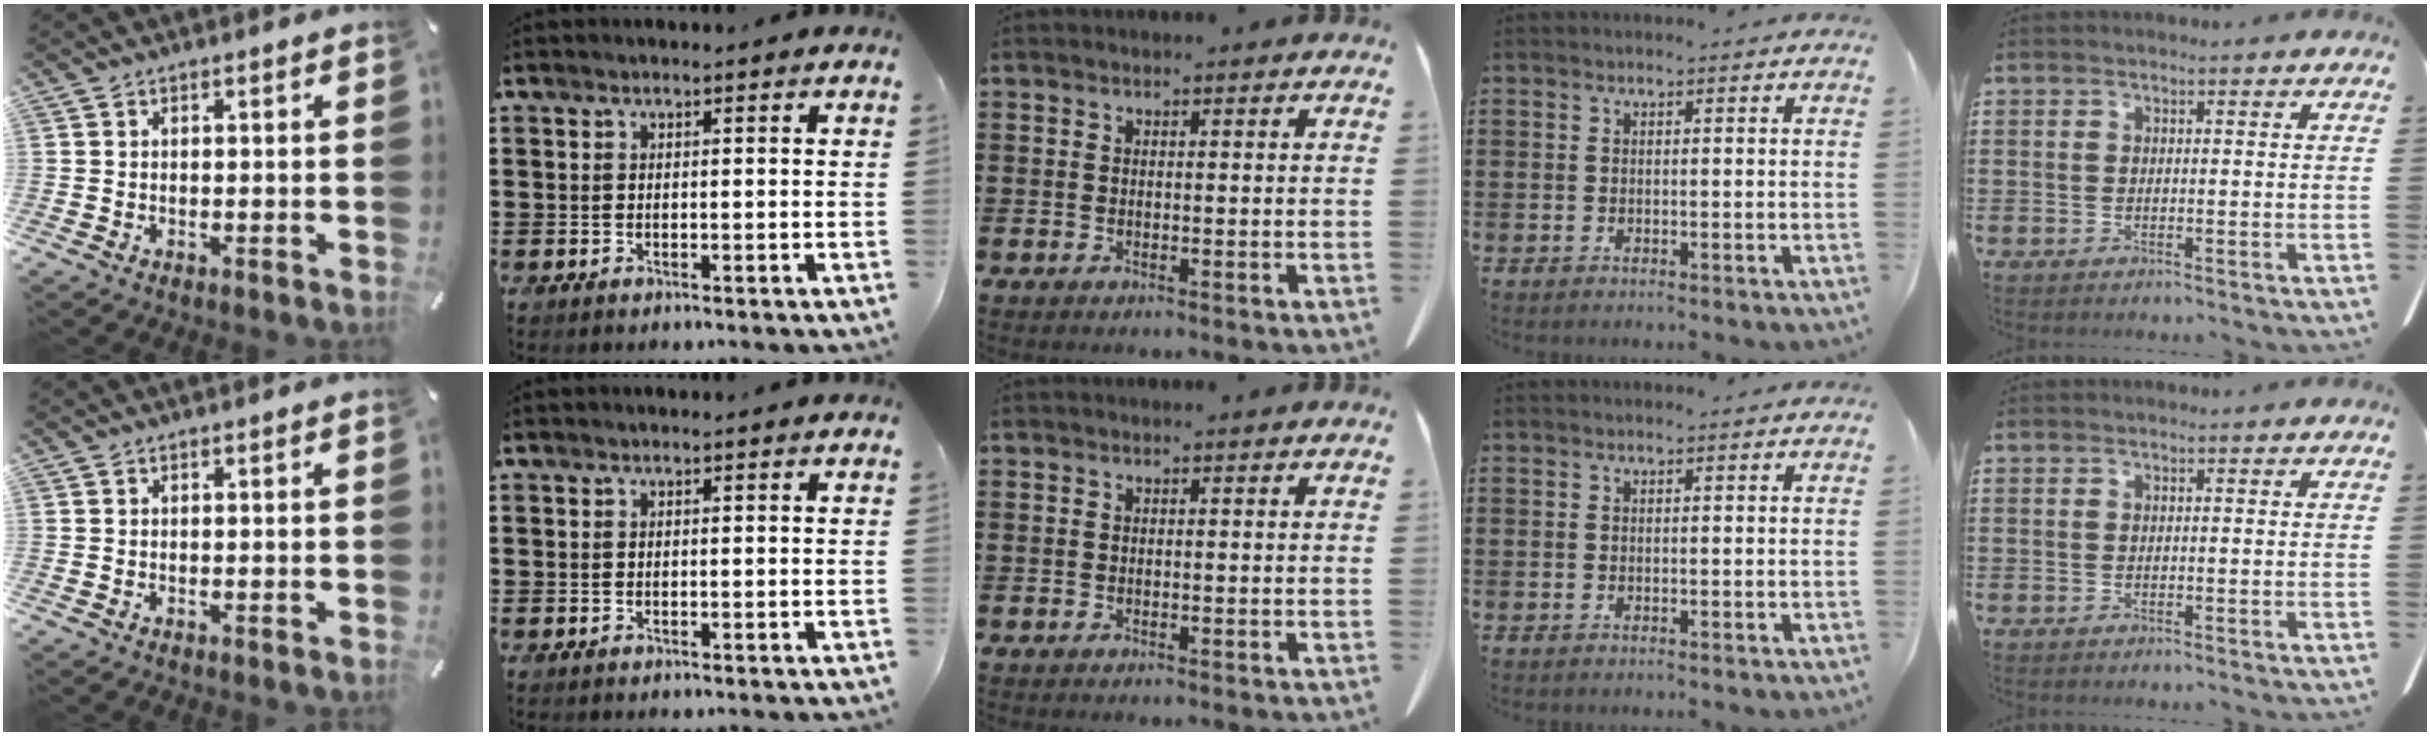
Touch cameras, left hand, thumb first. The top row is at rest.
{}